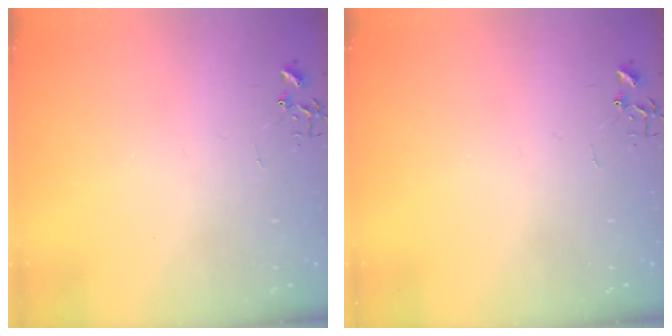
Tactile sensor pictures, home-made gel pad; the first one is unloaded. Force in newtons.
{"total": 0.0}